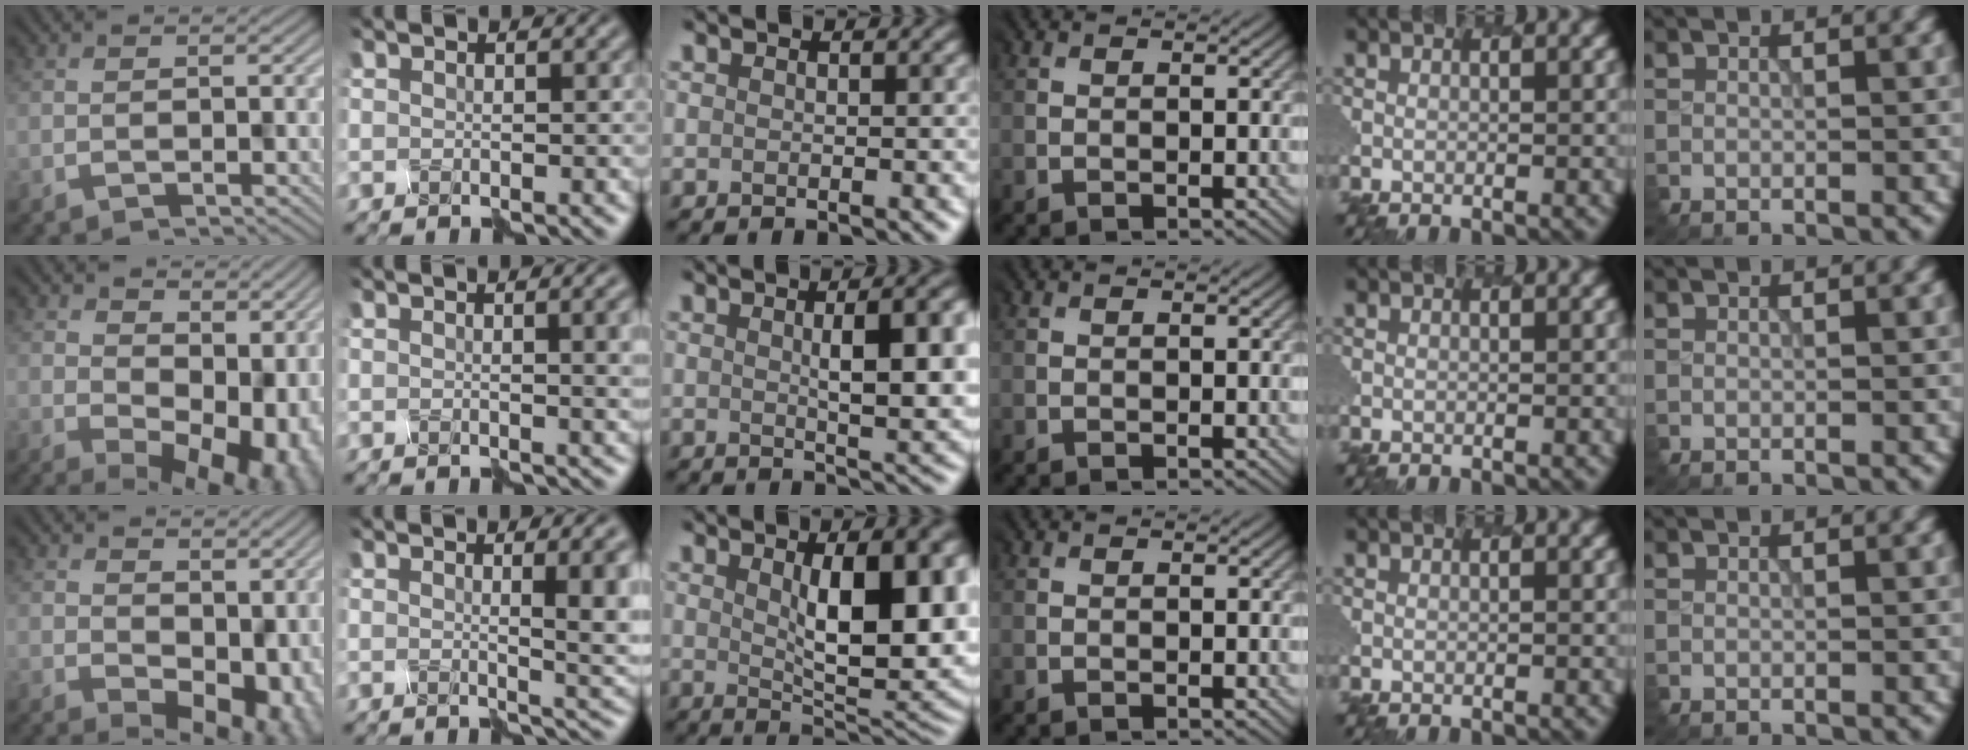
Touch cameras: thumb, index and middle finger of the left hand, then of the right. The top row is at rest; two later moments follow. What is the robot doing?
{"motion": "disassemble", "object": "spray bottle"}